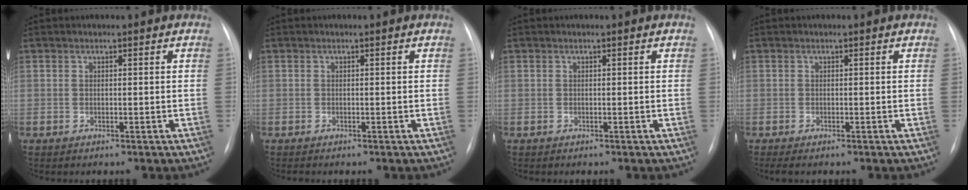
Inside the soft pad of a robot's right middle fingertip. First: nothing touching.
{"total": 0.0}
{"total": 0.0}
{"total": 1.7, "force": [-1.3, 0.3, 1.1], "torque": [-0.011, -0.005, -0.015]}